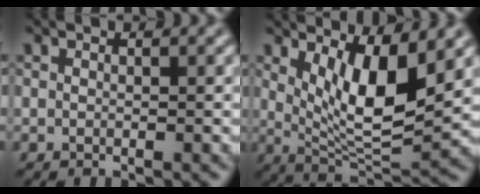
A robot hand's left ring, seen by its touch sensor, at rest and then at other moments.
{"total": 7.1, "force": [2.6, 2.3, 6.2], "torque": [-0.111, -0.021, 0.051]}